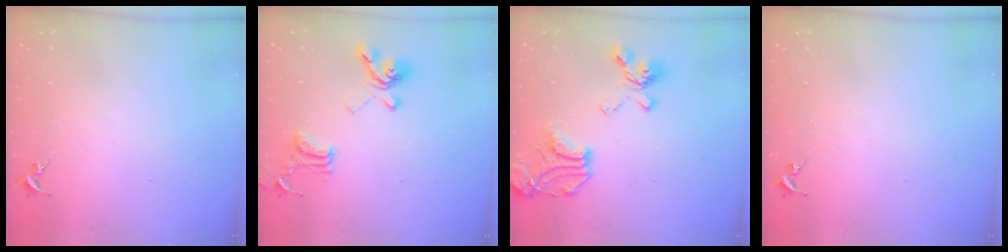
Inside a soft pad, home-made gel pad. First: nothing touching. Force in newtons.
{"total": 16.5, "press": 16.4, "slide": 1.6}
{"total": 21.1, "press": 21.0, "slide": 2.5}
{"total": 0.0}